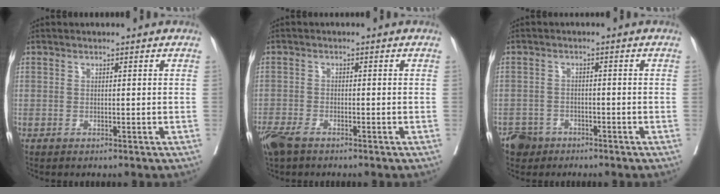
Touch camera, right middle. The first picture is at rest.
{"total": 5.2, "force": [-3.9, 1.9, 2.9], "torque": [-0.059, -0.011, -0.073]}
{"total": 3.6, "force": [-2.5, 2.5, 0.0], "torque": [0.001, 0.007, -0.045]}